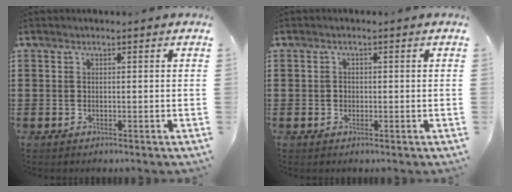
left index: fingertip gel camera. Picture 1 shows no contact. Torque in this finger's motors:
{"motor_torque": [0.28, 0.20, 0.19, 0.00]}